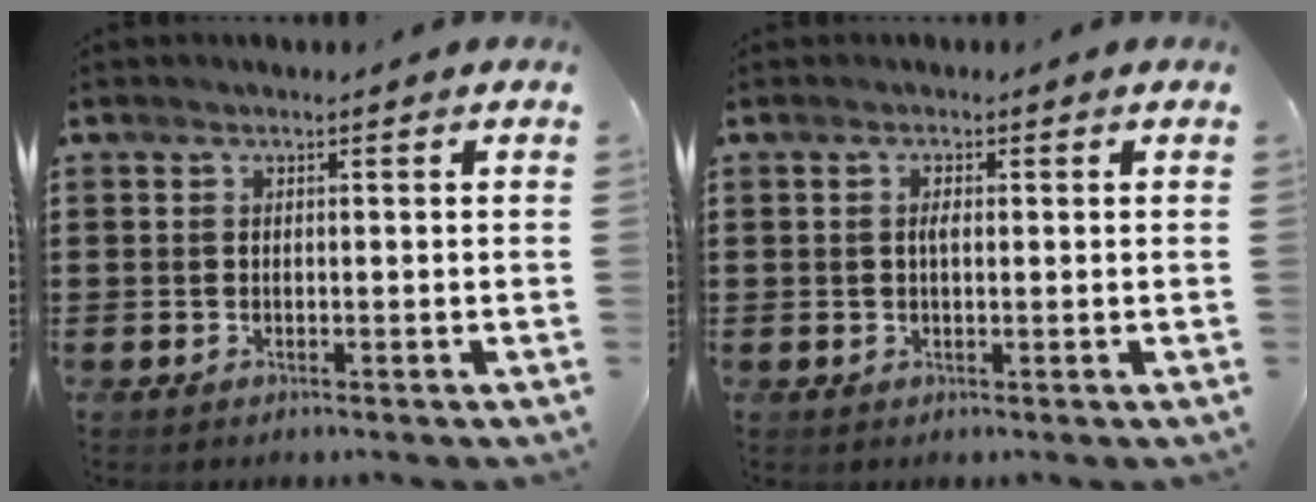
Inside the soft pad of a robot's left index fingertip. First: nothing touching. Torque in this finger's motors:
{"motor_torque": [0.34, -0.36, 0.19, 0.03]}